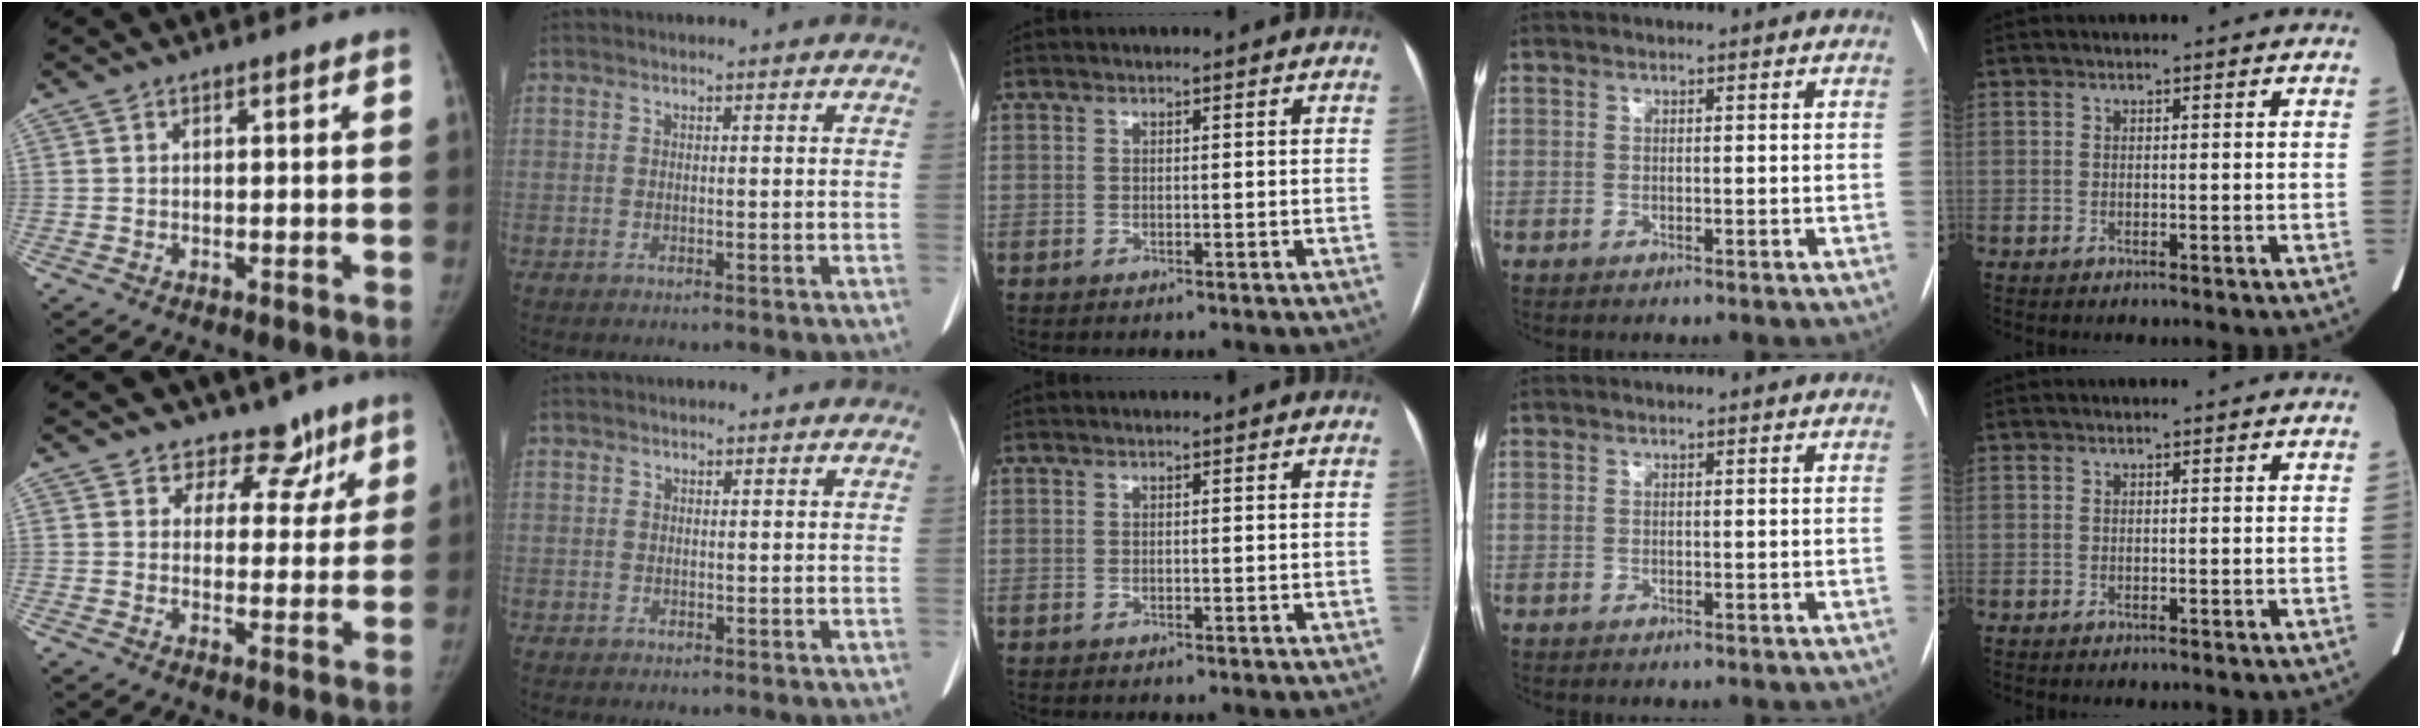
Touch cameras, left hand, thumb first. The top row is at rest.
{"thumb": {"total": 7.7, "force": [5.8, 5.0, 0.8], "torque": [0.030, -0.029, 0.073]}, "index": {"total": 0.6, "force": [-0.1, 0.5, -0.2], "torque": [0.008, 0.001, 0.002]}}